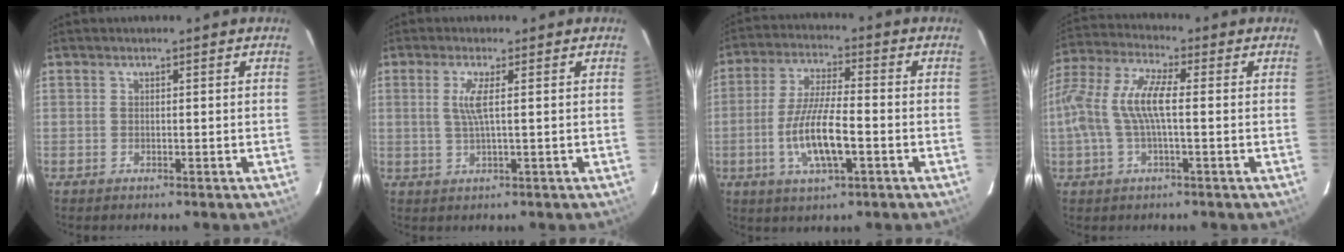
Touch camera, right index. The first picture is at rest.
{"total": 3.4, "force": [0.6, -0.2, 3.3], "torque": [-0.067, -0.002, 0.013]}
{"total": 11.1, "force": [-3.3, 2.7, 10.2], "torque": [-0.203, -0.007, -0.060]}
{"total": 11.9, "force": [-0.5, 3.2, 11.5], "torque": [-0.230, 0.009, -0.012]}